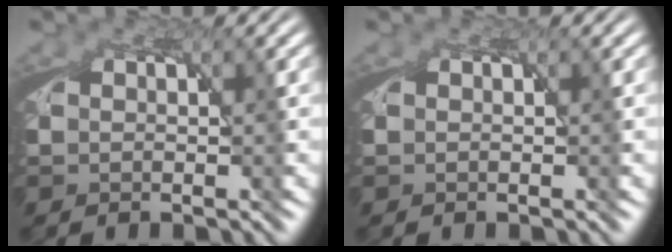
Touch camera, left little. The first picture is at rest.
{"total": 0.0}